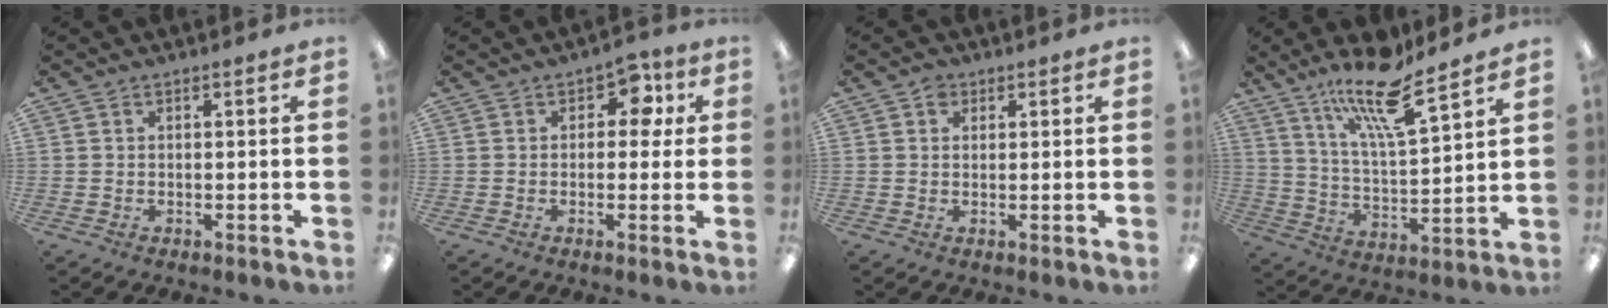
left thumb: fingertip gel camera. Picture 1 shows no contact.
{"total": 6.2, "force": [2.0, 4.1, 4.1], "torque": [-0.047, 0.002, 0.028]}
{"total": 2.3, "force": [1.3, 1.7, 0.7], "torque": [-0.008, -0.001, 0.023]}
{"total": 16.1, "force": [12.0, 3.6, 10.1], "torque": [-0.184, -0.064, 0.200]}